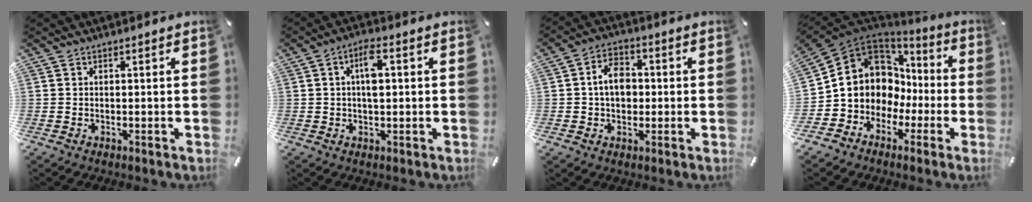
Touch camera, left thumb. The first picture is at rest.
{"total": 5.5, "force": [0.8, 2.3, 5.0], "torque": [-0.082, 0.004, 0.009]}
{"total": 7.6, "force": [0.0, 5.6, 5.2], "torque": [-0.090, 0.007, -0.002]}
{"total": 10.1, "force": [0.2, 9.7, 2.9], "torque": [-0.077, -0.023, 0.011]}